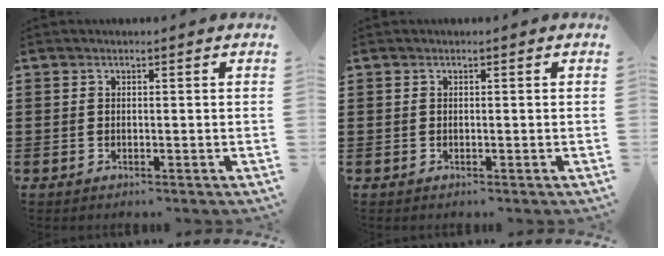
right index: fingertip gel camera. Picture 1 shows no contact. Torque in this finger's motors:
{"motor_torque": [-0.08, 0.08, 0.00, 0.00]}